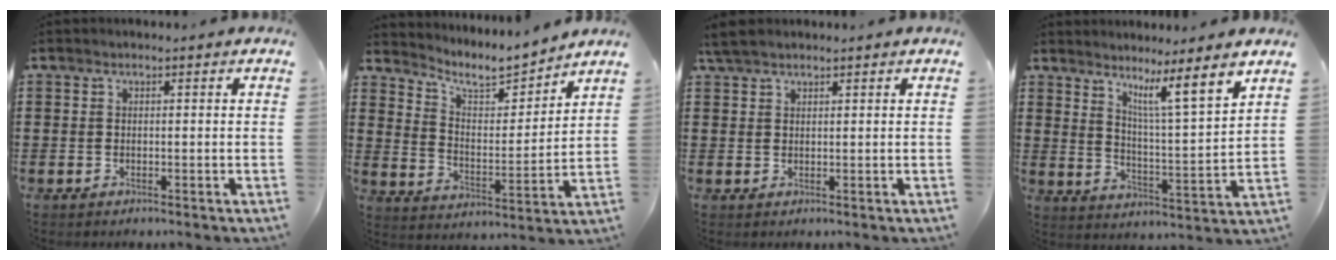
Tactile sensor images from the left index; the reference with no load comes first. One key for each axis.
{"total": 6.5, "fx": 5.9, "fy": 1.5, "fz": 2.2, "tx": -0.066, "ty": -0.038, "tz": 0.098}
{"total": 2.8, "fx": 2.3, "fy": 1.2, "fz": 1.2, "tx": -0.030, "ty": 0.004, "tz": 0.044}
{"total": 6.6, "fx": 5.3, "fy": -0.8, "fz": 3.9, "tx": -0.065, "ty": -0.052, "tz": 0.077}